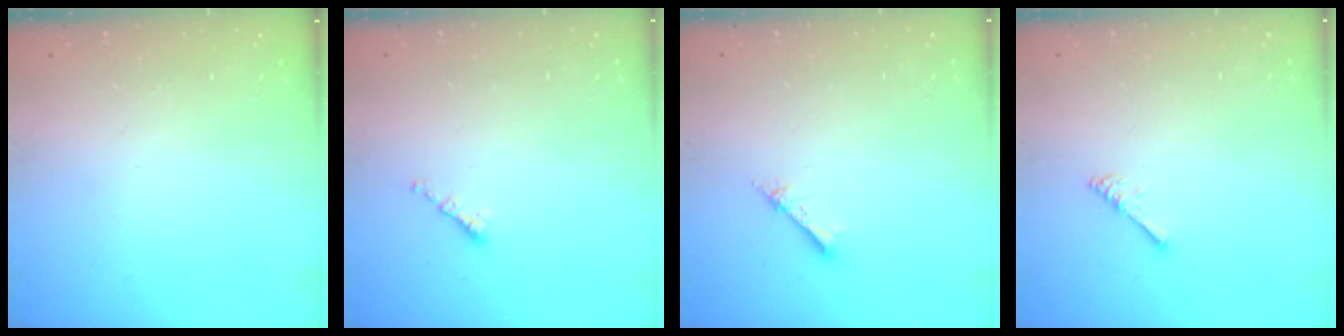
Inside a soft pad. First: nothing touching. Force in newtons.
{"total": 1.3, "press": 1.2, "slide": 0.6}
{"total": 2.4, "press": 2.4, "slide": 0.3}
{"total": 2.4, "press": 2.4, "slide": 0.4}